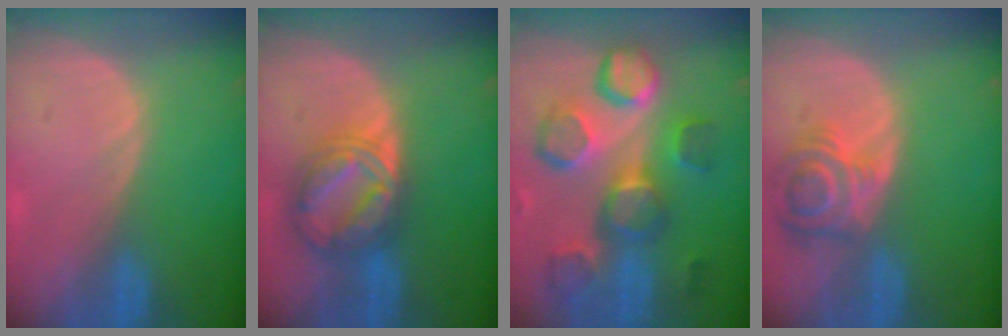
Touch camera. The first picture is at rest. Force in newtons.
{"total": 8.0, "press": 8.0, "slide": 0.6}
{"total": 11.4, "press": 10.8, "slide": 3.6}
{"total": 6.4, "press": 6.3, "slide": 0.8}